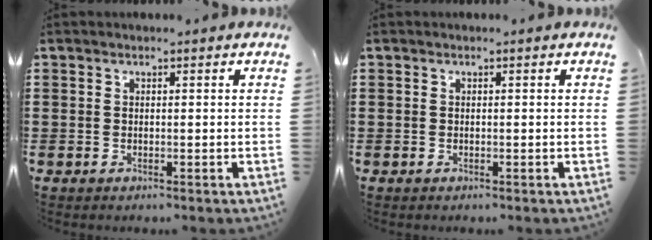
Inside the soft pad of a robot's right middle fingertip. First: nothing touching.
{"total": 0.0}